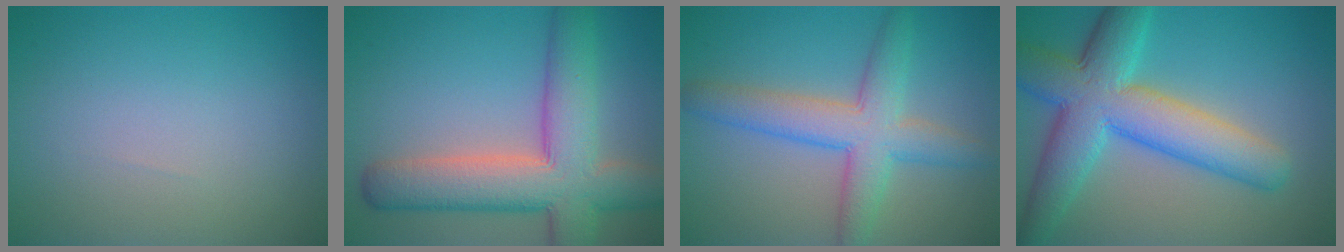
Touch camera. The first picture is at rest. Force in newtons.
{"total": 9.8, "press": 9.8, "slide": 0.8}
{"total": 5.8, "press": 5.8, "slide": 0.4}
{"total": 9.5, "press": 9.5, "slide": 0.4}